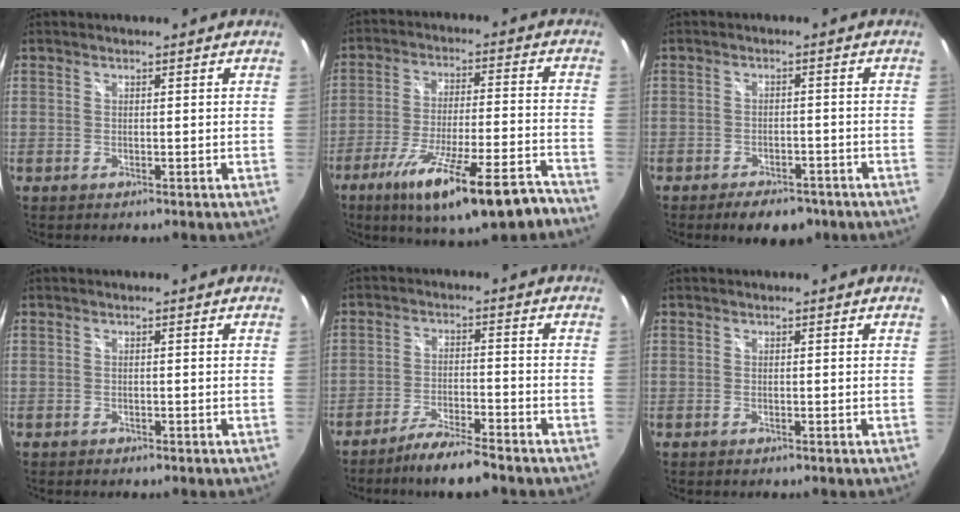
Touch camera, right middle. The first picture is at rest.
{"total": 19.8, "force": [-14.1, 3.0, 13.5], "torque": [-0.236, -0.044, -0.210]}
{"total": 8.8, "force": [-6.9, 4.2, 3.5], "torque": [-0.076, 0.014, -0.086]}
{"total": 0.7, "force": [-0.6, 0.2, 0.2], "torque": [-0.006, 0.001, -0.008]}
{"total": 7.4, "force": [-6.5, 0.1, 3.6], "torque": [-0.082, -0.005, -0.109]}
{"total": 0.0}